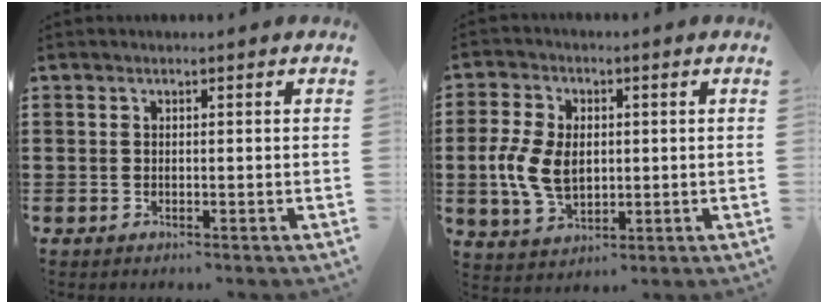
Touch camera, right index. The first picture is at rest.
{"total": 7.9, "force": [-0.1, 5.2, 6.0], "torque": [-0.152, 0.005, -0.008]}